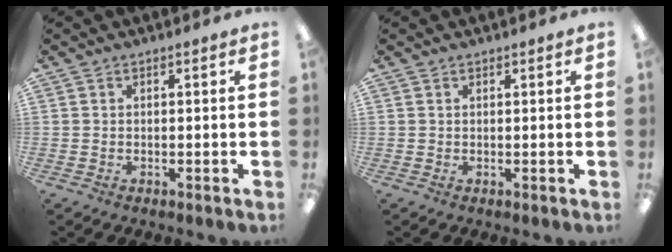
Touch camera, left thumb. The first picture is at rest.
{"total": 0.7, "force": [0.6, 0.4, 0.0], "torque": [0.001, 0.001, 0.012]}